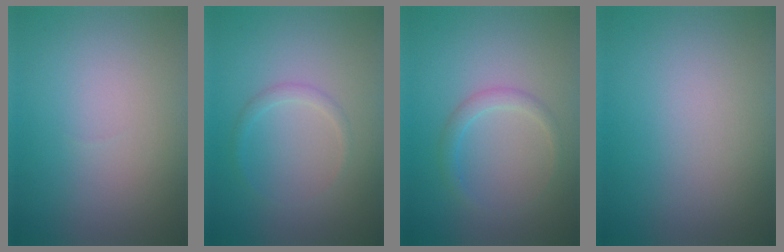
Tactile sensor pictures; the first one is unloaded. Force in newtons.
{"total": 1.0, "press": 1.0, "slide": 0.1}
{"total": 1.6, "press": 1.6, "slide": 0.1}
{"total": 0.0}